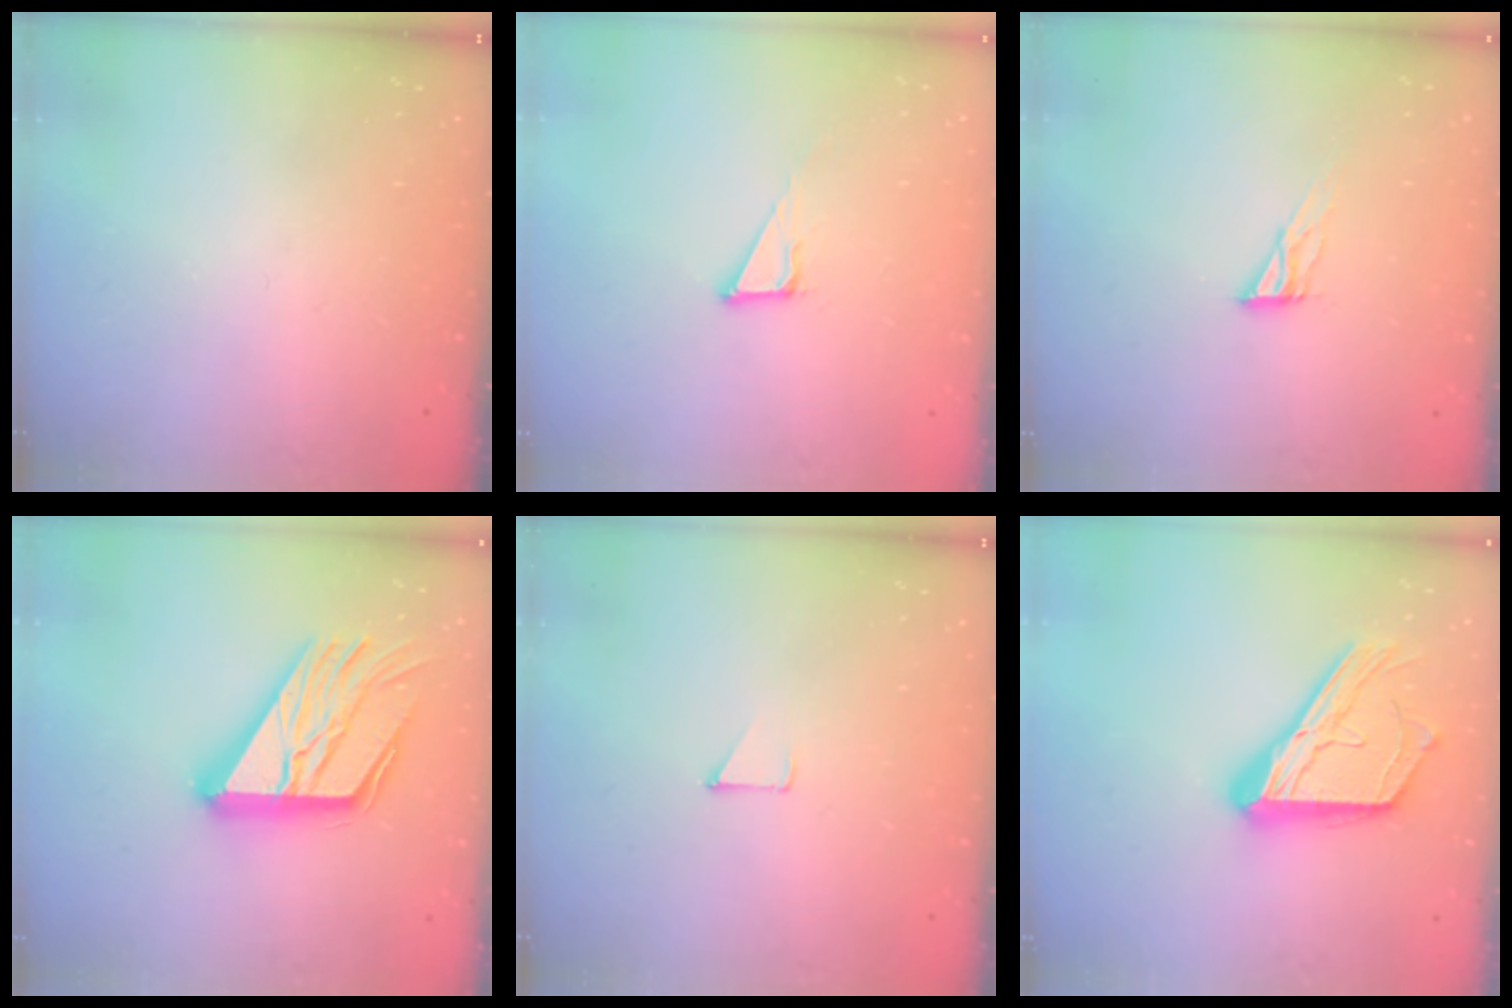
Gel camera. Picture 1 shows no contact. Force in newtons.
{"total": 3.9, "press": 3.9, "slide": 0.2}
{"total": 6.9, "press": 6.8, "slide": 0.5}
{"total": 23.5, "press": 23.3, "slide": 2.3}
{"total": 2.9, "press": 2.8, "slide": 0.3}
{"total": 20.1, "press": 20.1, "slide": 1.7}